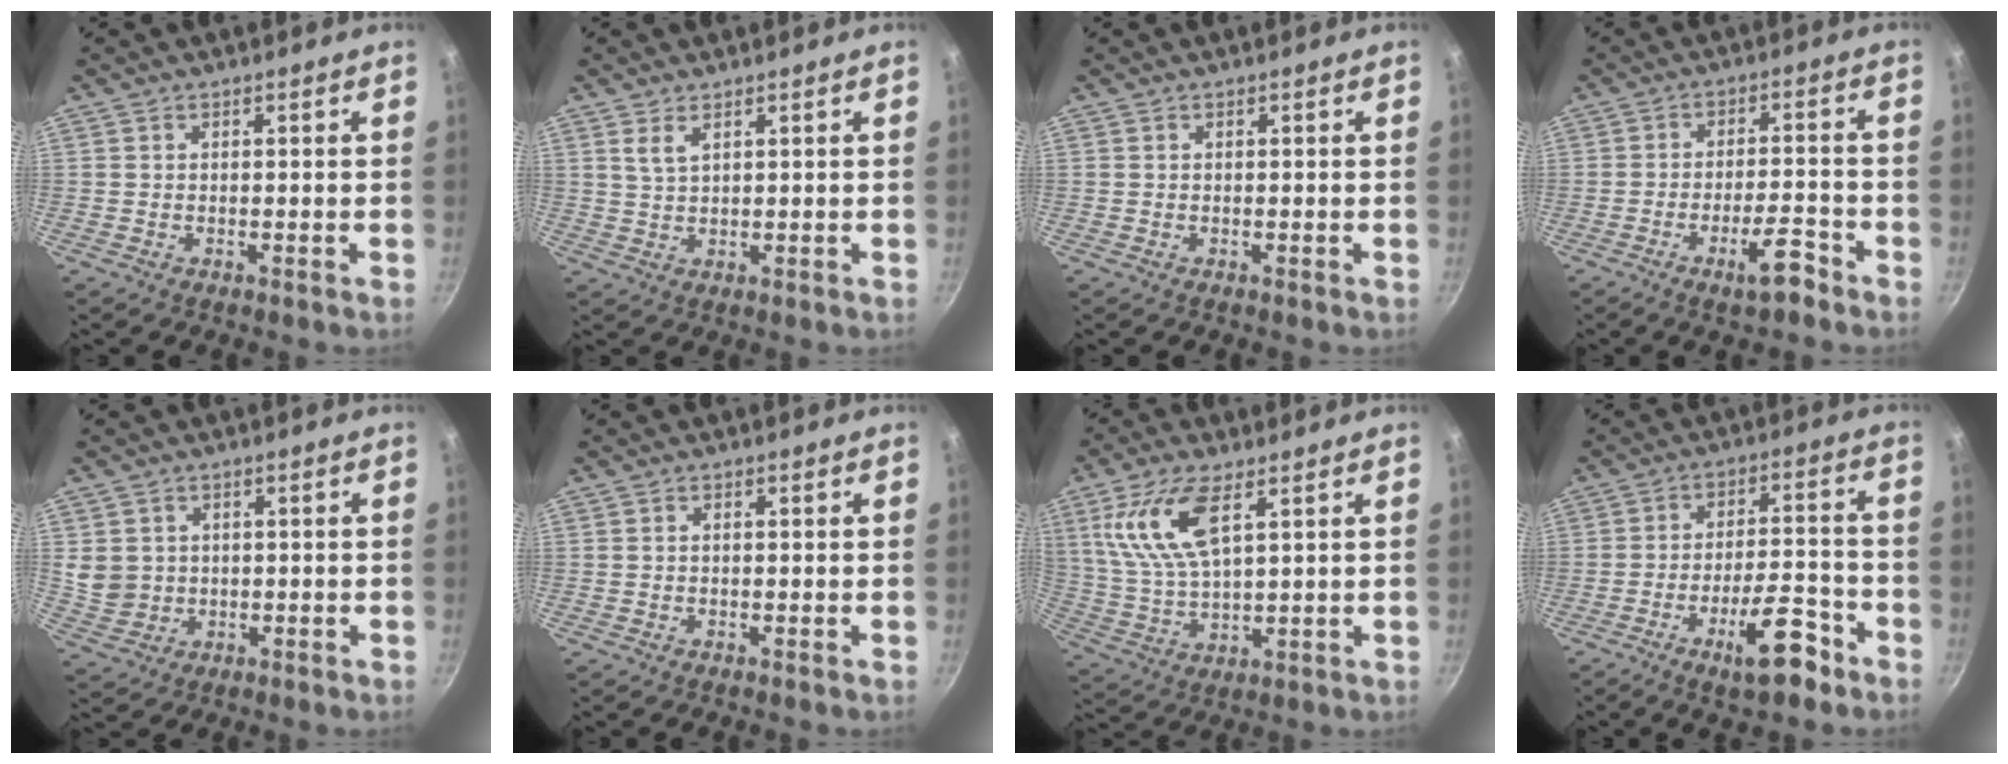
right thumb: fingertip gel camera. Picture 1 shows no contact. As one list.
[{"total": 2.9, "force": [1.7, 1.2, 2.1], "torque": [-0.041, -0.010, 0.036]}, {"total": 0.0}, {"total": 6.7, "force": [-4.2, 1.8, 4.9], "torque": [-0.068, 0.032, -0.065]}, {"total": 5.8, "force": [0.6, 5.3, 2.3], "torque": [-0.028, 0.002, 0.021]}, {"total": 0.5, "force": [0.0, 0.3, 0.4], "torque": [-0.009, 0.003, -0.001]}, {"total": 12.9, "force": [5.4, 5.2, 10.5], "torque": [-0.208, -0.012, 0.116]}, {"total": 11.0, "force": [-6.4, 3.7, 8.1], "torque": [-0.109, 0.048, -0.095]}]